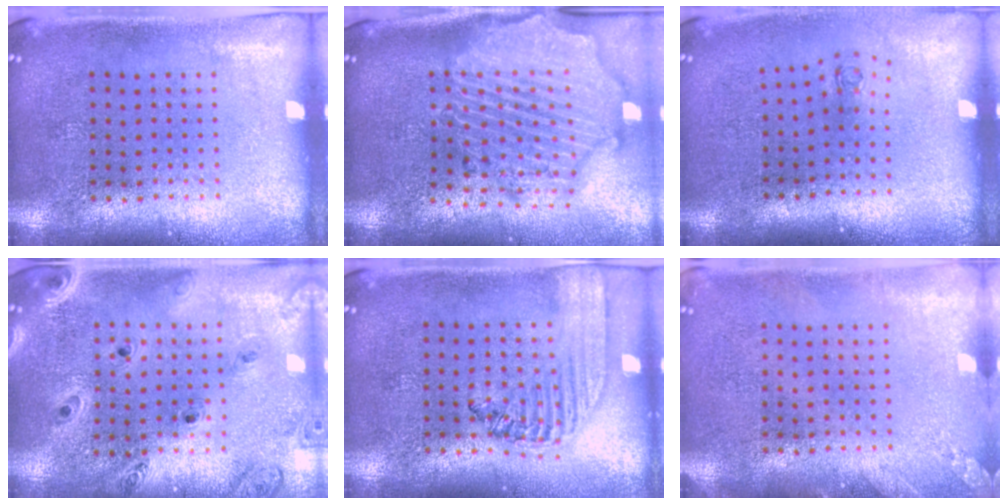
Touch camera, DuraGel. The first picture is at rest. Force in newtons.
{"total": 3.2, "press": 2.7, "slide": 1.7}
{"total": 0.6, "press": 0.3, "slide": 0.6}
{"total": 1.2, "press": 1.2, "slide": 0.2}
{"total": 1.5, "press": 1.4, "slide": 0.5}
{"total": 1.2, "press": 1.2, "slide": 0.1}